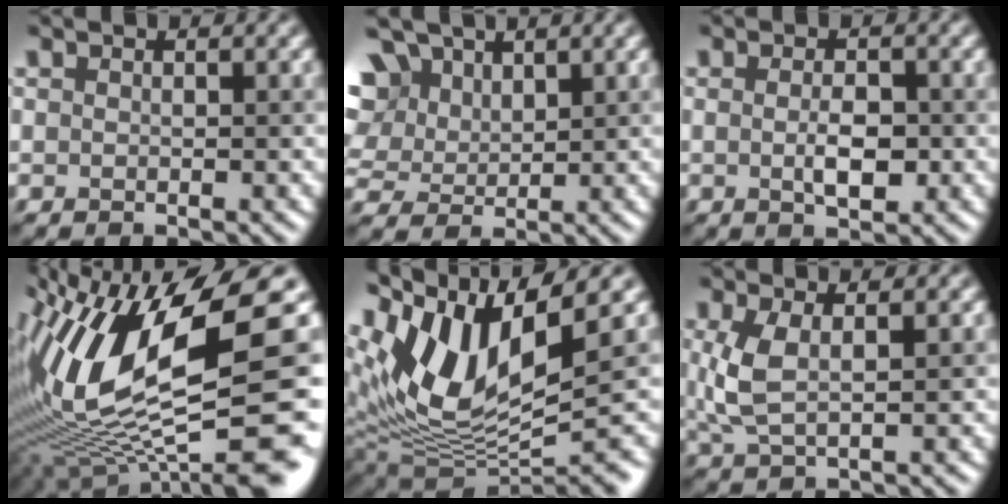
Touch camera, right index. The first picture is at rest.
{"total": 9.3, "force": [4.6, 6.4, 4.9], "torque": [-0.118, 0.029, 0.069]}
{"total": 2.6, "force": [-0.2, 1.0, 2.4], "torque": [-0.047, -0.005, -0.003]}
{"total": 14.9, "force": [0.7, 5.0, 14.0], "torque": [-0.267, 0.005, 0.024]}
{"total": 10.9, "force": [5.0, 3.5, 9.1], "torque": [-0.183, -0.004, 0.104]}
{"total": 3.5, "force": [0.8, 1.5, 3.1], "torque": [-0.080, 0.001, 0.018]}